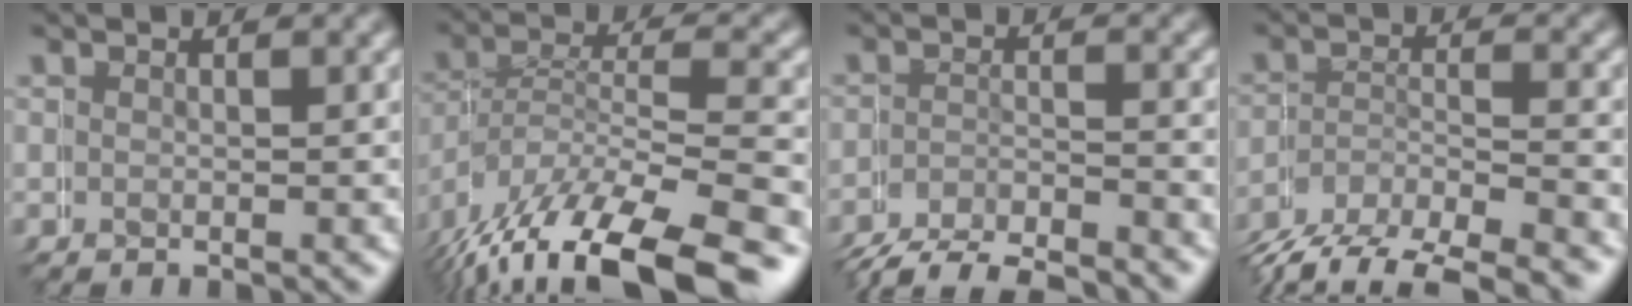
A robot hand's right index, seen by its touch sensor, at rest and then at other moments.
{"total": 7.5, "force": [-5.2, 3.6, 4.1], "torque": [-0.108, -0.038, -0.054]}
{"total": 4.1, "force": [-3.6, 1.9, 0.0], "torque": [-0.011, -0.011, -0.061]}
{"total": 6.3, "force": [-4.6, 3.8, 2.2], "torque": [-0.043, -0.016, -0.072]}